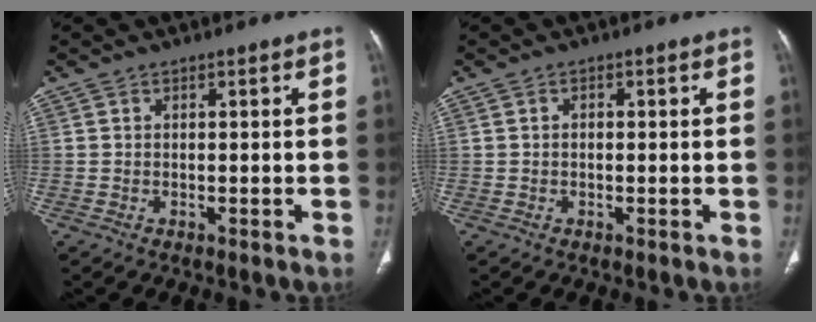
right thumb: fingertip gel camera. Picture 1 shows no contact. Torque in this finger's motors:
{"motor_torque": [-0.15, 0.22, -0.11, 0.44, 0.02]}